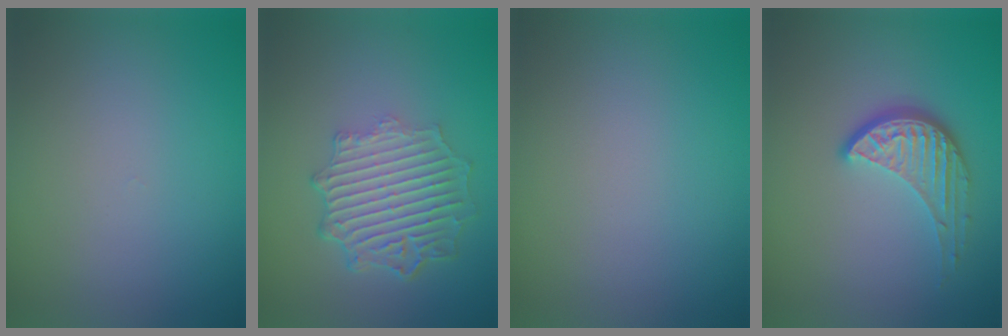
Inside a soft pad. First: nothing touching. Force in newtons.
{"total": 6.4, "press": 4.8, "slide": 4.2}
{"total": 0.0}
{"total": 3.9, "press": 3.0, "slide": 2.5}